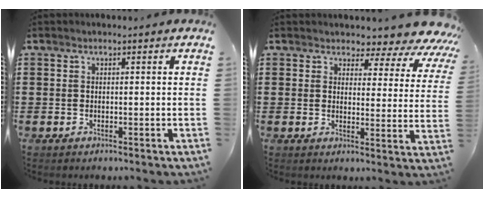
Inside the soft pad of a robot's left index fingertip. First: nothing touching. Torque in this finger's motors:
{"motor_torque": [2.14, 0.00, 0.66, 0.03]}